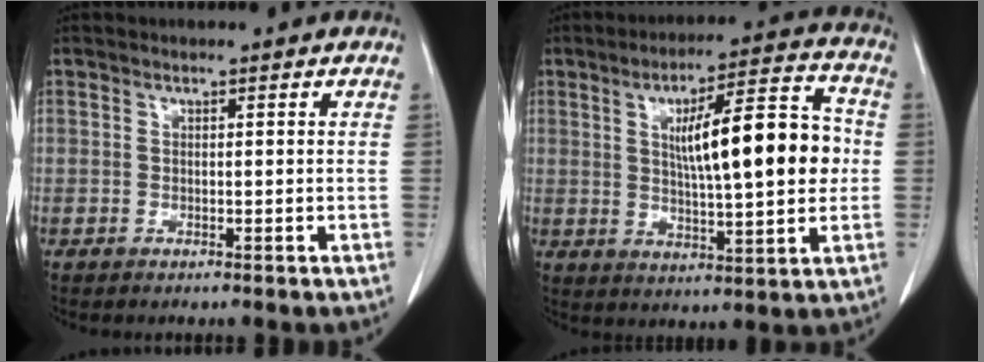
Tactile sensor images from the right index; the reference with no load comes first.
{"total": 15.4, "force": [1.6, 3.0, 15.1], "torque": [-0.230, 0.025, 0.025]}